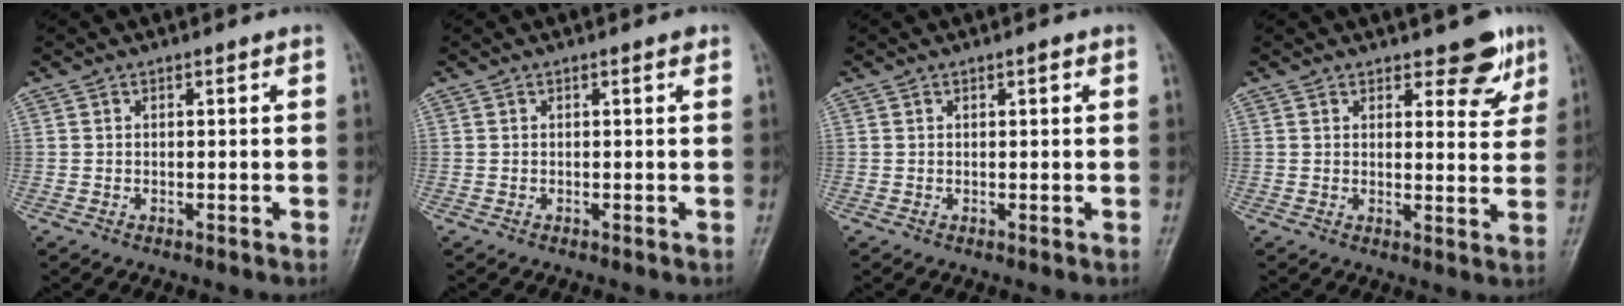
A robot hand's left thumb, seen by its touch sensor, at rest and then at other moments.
{"total": 0.6, "force": [0.3, 0.3, 0.4], "torque": [-0.005, 0.000, 0.001]}
{"total": 0.8, "force": [0.4, 0.4, 0.6], "torque": [-0.005, 0.000, 0.006]}
{"total": 6.1, "force": [4.2, 2.8, 3.4], "torque": [-0.012, -0.026, 0.053]}